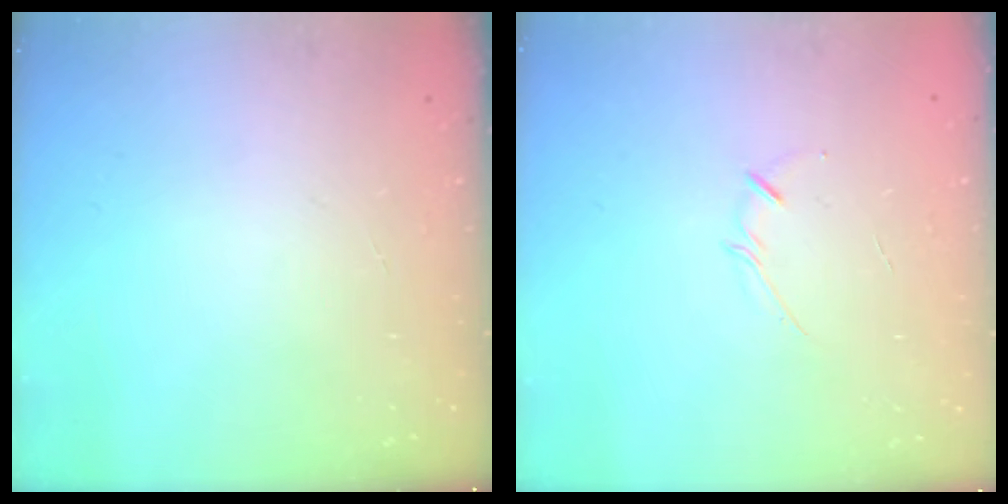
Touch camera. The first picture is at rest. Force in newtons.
{"total": 2.5, "press": 2.4, "slide": 0.5}